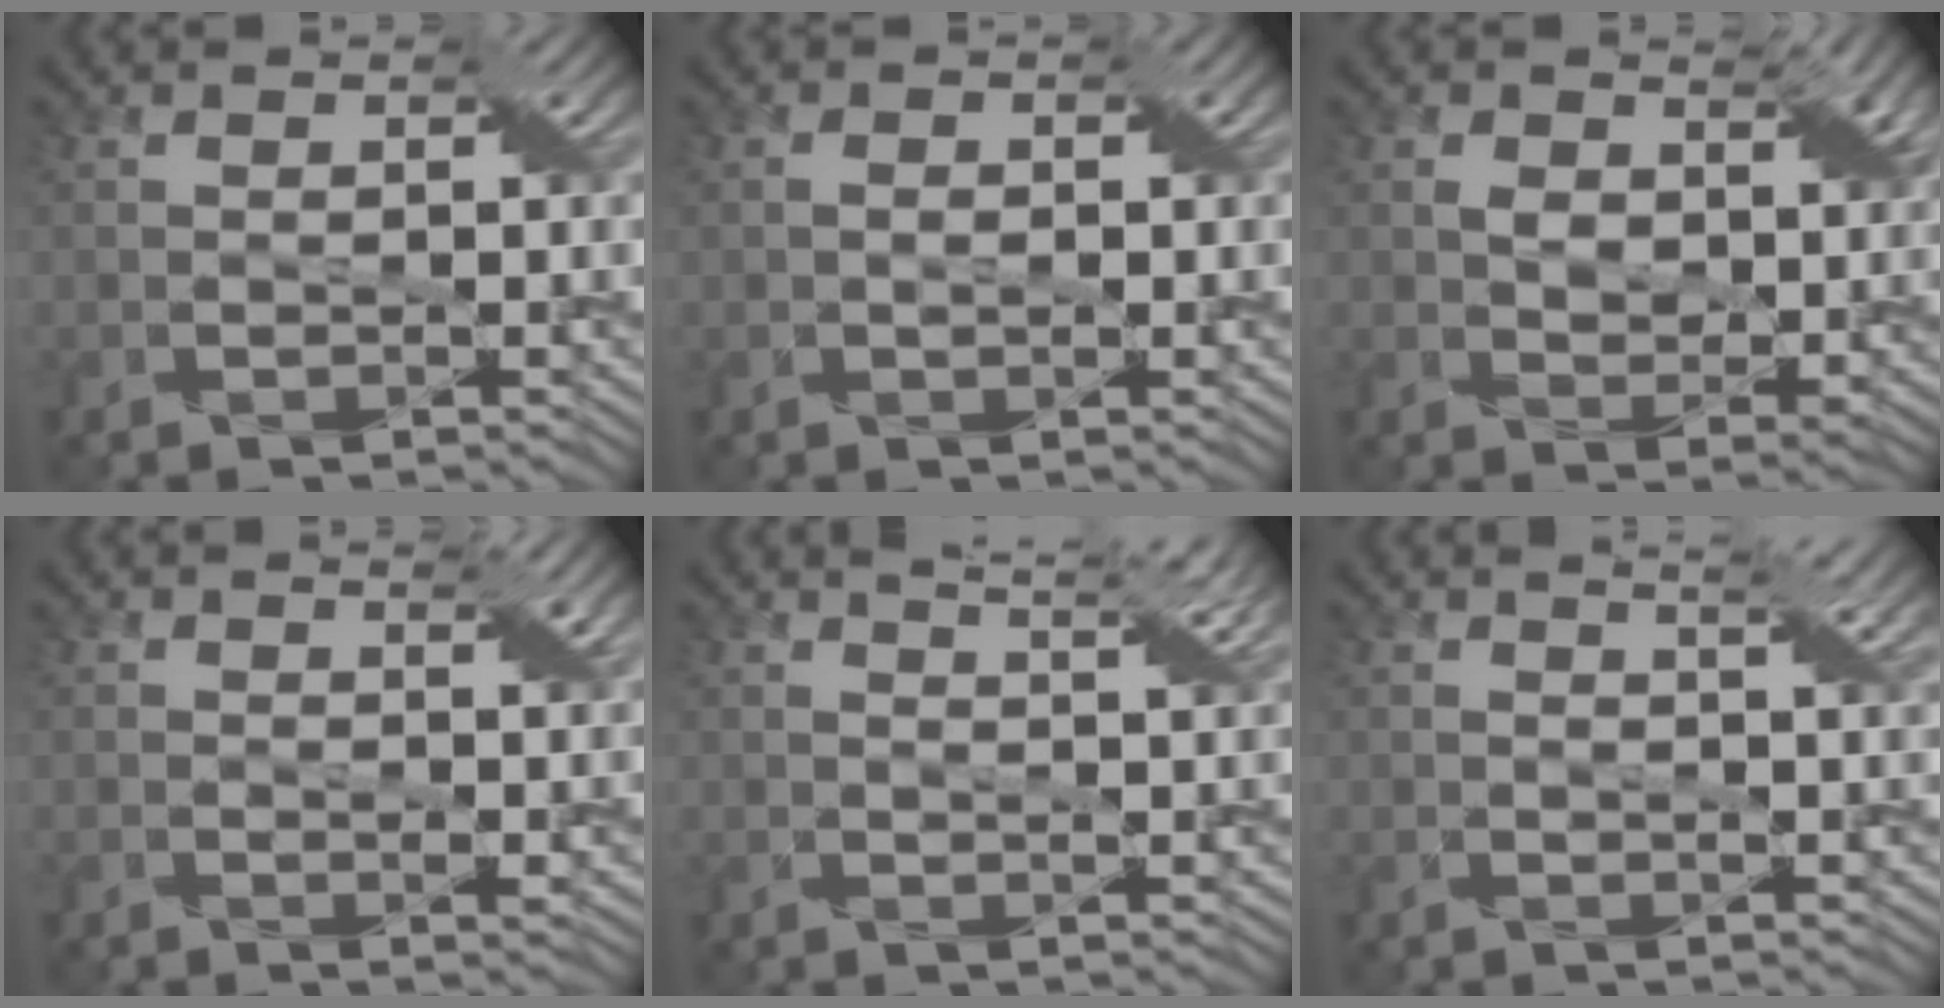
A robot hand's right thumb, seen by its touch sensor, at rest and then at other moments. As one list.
[{"total": 1.7, "force": [0.0, 1.0, 1.3], "torque": [-0.021, -0.001, 0.005]}, {"total": 5.9, "force": [2.3, 3.8, 3.9], "torque": [-0.074, -0.010, 0.038]}, {"total": 2.0, "force": [0.9, 0.6, 1.7], "torque": [-0.029, -0.003, 0.018]}, {"total": 6.1, "force": [4.4, 1.5, 4.1], "torque": [-0.061, 0.012, 0.049]}, {"total": 4.5, "force": [2.9, 1.1, 3.3], "torque": [-0.050, 0.008, 0.029]}]